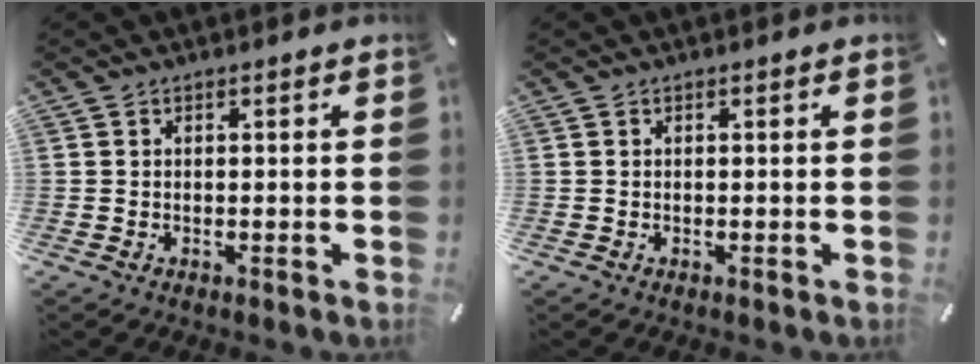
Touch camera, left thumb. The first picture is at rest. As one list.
[{"total": 0.0}]